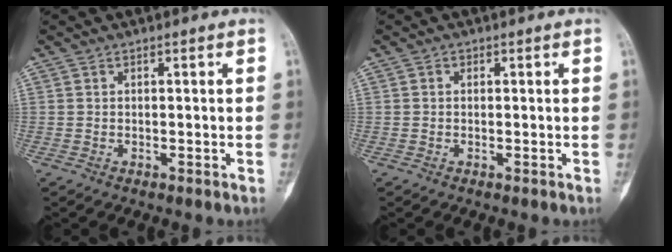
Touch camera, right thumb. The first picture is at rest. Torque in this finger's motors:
{"motor_torque": [-0.57, -0.32, 0.03, 0.16, -0.11]}